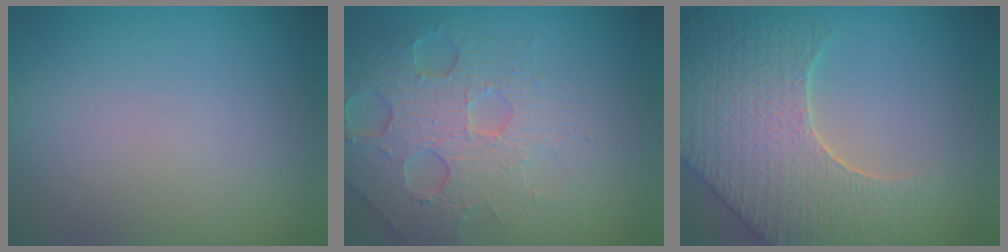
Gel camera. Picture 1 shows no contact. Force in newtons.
{"total": 6.8, "press": 4.9, "slide": 4.7}
{"total": 7.8, "press": 6.2, "slide": 4.8}